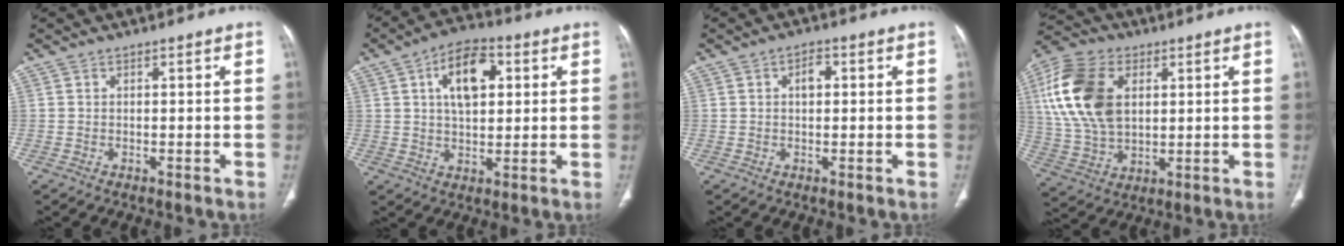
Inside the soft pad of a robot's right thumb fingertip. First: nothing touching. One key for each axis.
{"total": 11.4, "fx": 3.4, "fy": 6.2, "fz": 8.8, "tx": -0.125, "ty": 0.005, "tz": 0.051}
{"total": 2.6, "fx": 0.5, "fy": 1.6, "fz": 2.0, "tx": -0.029, "ty": 0.008, "tz": 0.008}
{"total": 18.0, "fx": 4.4, "fy": 11.5, "fz": 13.1, "tx": -0.261, "ty": 0.000, "tz": 0.086}